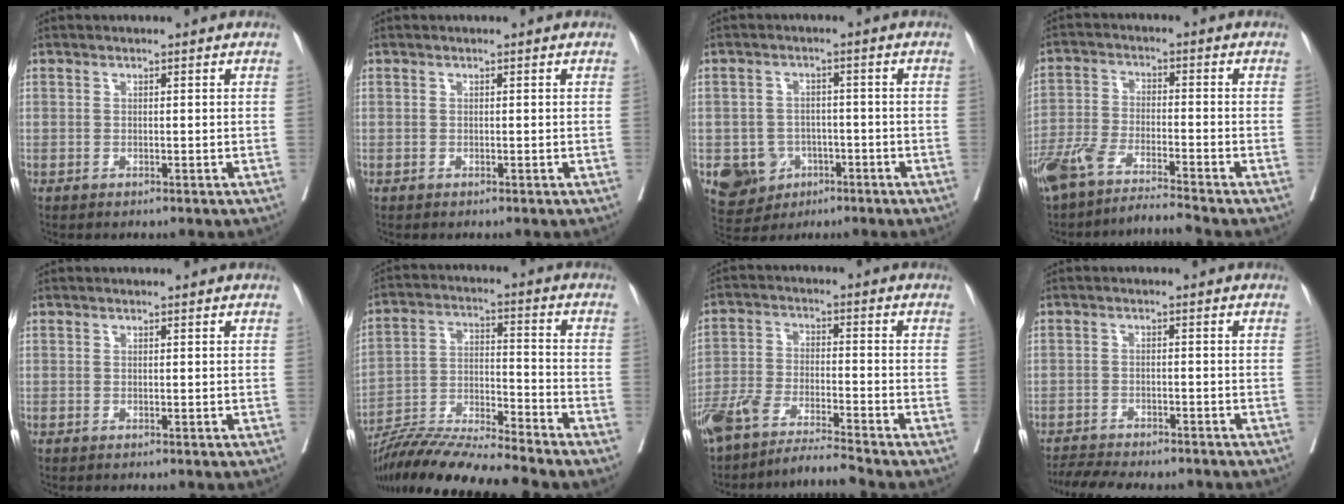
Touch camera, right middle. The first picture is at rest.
{"total": 0.0}
{"total": 6.7, "force": [-2.7, 5.9, 1.7], "torque": [-0.028, 0.006, -0.032]}
{"total": 8.1, "force": [-7.2, -0.7, 3.6], "torque": [-0.066, -0.010, -0.134]}
{"total": 0.0}
{"total": 13.6, "force": [-12.5, -1.7, 5.1], "torque": [-0.083, -0.004, -0.229]}
{"total": 8.1, "force": [-7.4, -1.0, 3.2], "torque": [-0.058, -0.009, -0.136]}
{"total": 9.9, "force": [-9.1, 1.8, 3.5], "torque": [-0.053, -0.001, -0.130]}